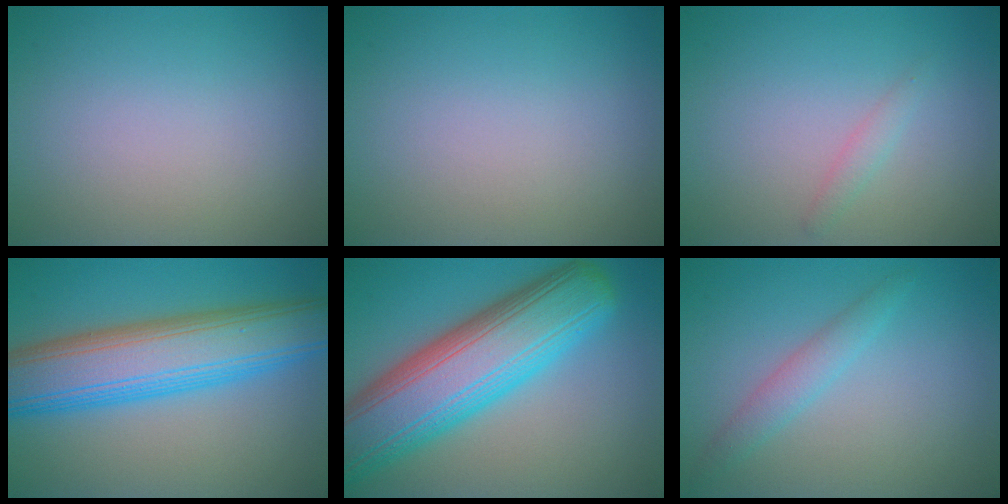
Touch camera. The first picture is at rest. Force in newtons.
{"total": 0.0}
{"total": 0.9, "press": 0.9, "slide": 0.0}
{"total": 10.5, "press": 10.5, "slide": 0.2}
{"total": 12.6, "press": 12.6, "slide": 0.4}
{"total": 1.9, "press": 1.9, "slide": 0.1}